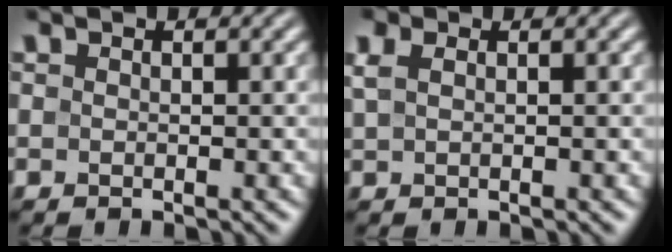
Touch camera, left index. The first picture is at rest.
{"total": 2.2, "force": [1.1, 1.1, 1.5], "torque": [-0.034, 0.009, 0.007]}